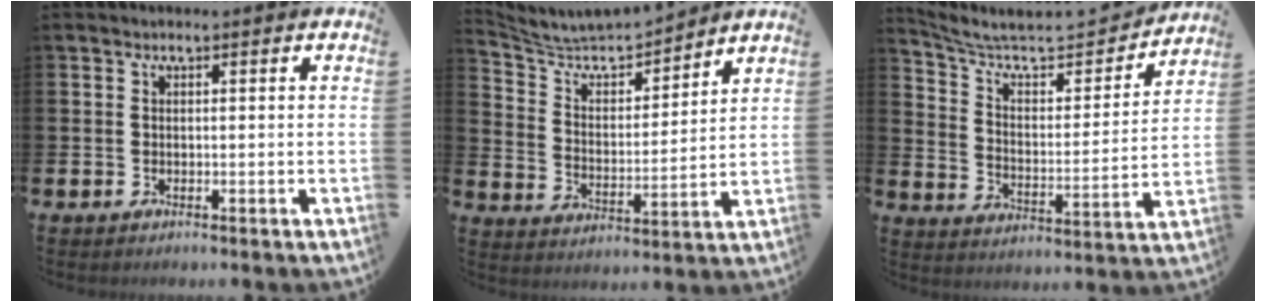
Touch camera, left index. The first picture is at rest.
{"total": 7.1, "force": [6.8, 1.1, 1.4], "torque": [-0.063, -0.053, 0.118]}
{"total": 7.0, "force": [6.0, 2.2, 2.7], "torque": [-0.078, -0.052, 0.095]}